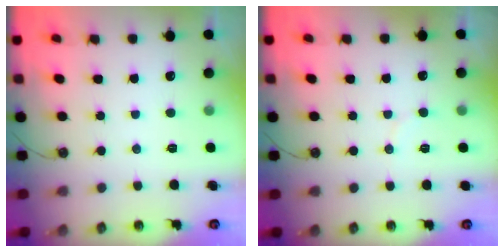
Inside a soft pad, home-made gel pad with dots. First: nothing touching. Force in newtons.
{"total": 3.0, "press": 3.0, "slide": 0.3}